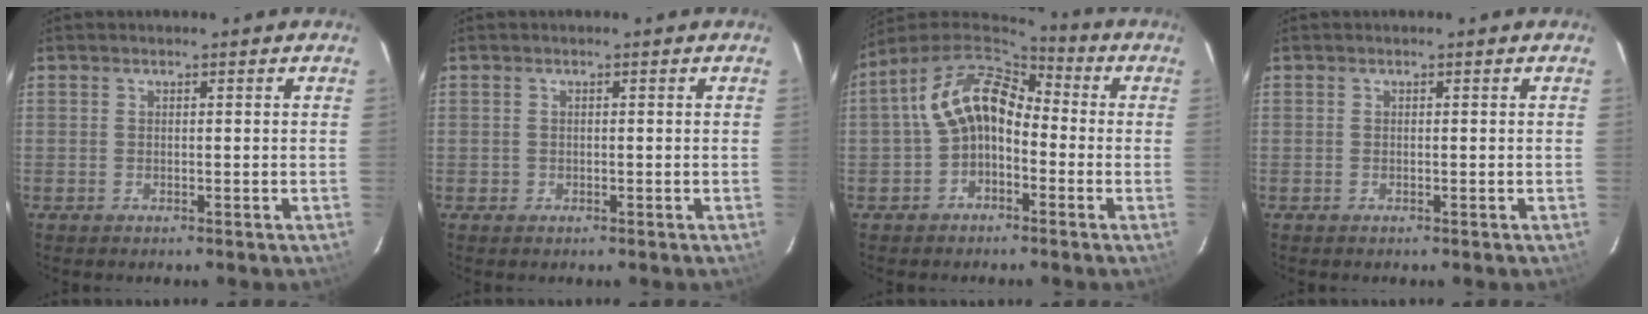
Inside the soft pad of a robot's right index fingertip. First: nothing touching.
{"total": 1.1, "force": [-0.3, 1.1, 0.1], "torque": [-0.002, 0.003, 0.000]}
{"total": 11.1, "force": [-1.4, 7.8, 7.8], "torque": [-0.152, 0.031, -0.029]}
{"total": 0.0}